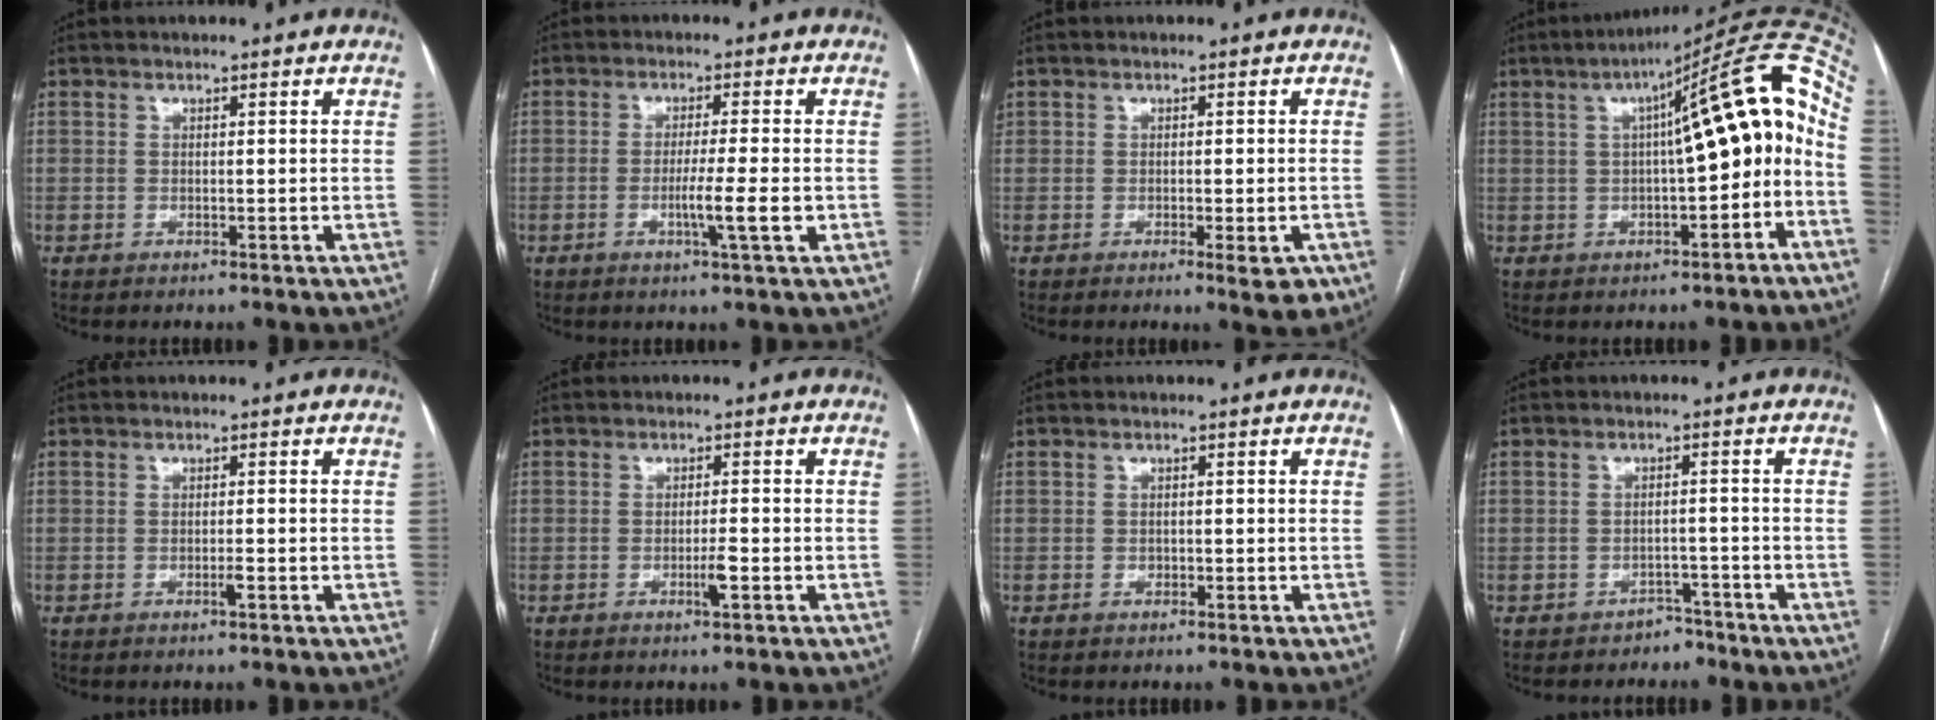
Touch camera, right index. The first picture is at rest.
{"total": 5.2, "force": [-1.4, -0.5, 5.0], "torque": [-0.083, -0.008, -0.021]}
{"total": 3.5, "force": [-1.3, 1.4, 3.0], "torque": [-0.041, 0.002, -0.005]}
{"total": 14.5, "force": [0.7, 2.2, 14.3], "torque": [-0.202, 0.052, 0.009]}
{"total": 1.1, "force": [-0.5, -0.1, 0.9], "torque": [-0.021, -0.001, -0.006]}
{"total": 2.4, "force": [-0.9, 0.0, 2.2], "torque": [-0.041, -0.003, -0.013]}
{"total": 0.7, "force": [-0.3, 0.6, 0.3], "torque": [-0.006, 0.002, -0.004]}
{"total": 2.6, "force": [-2.0, 1.5, -0.3], "torque": [0.003, 0.009, -0.029]}